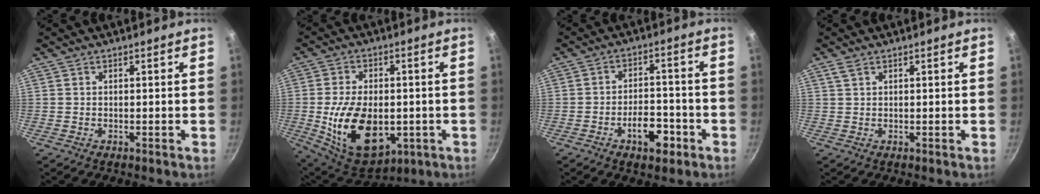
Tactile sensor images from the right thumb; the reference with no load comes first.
{"total": 18.1, "force": [-2.8, 11.3, 13.8], "torque": [-0.221, -0.005, -0.028]}
{"total": 8.0, "force": [-3.8, 4.2, 5.7], "torque": [-0.063, 0.028, -0.058]}
{"total": 1.4, "force": [0.9, 0.6, 0.9], "torque": [-0.018, 0.001, 0.021]}